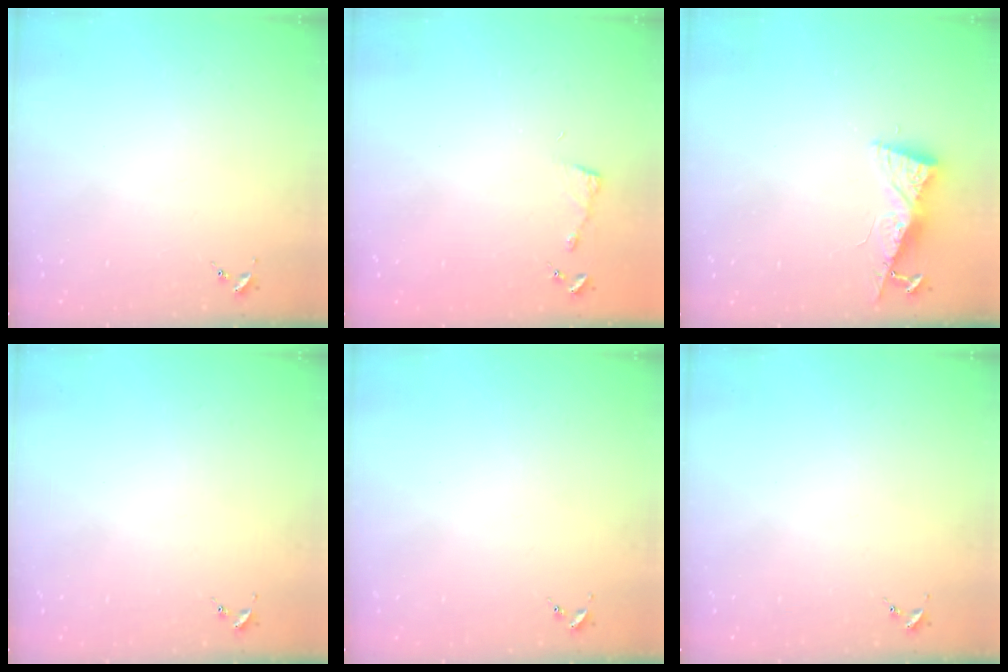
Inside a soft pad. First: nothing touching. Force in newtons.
{"total": 2.9, "press": 2.9, "slide": 0.4}
{"total": 8.1, "press": 8.1, "slide": 0.8}
{"total": 0.0}
{"total": 0.0}
{"total": 0.0}